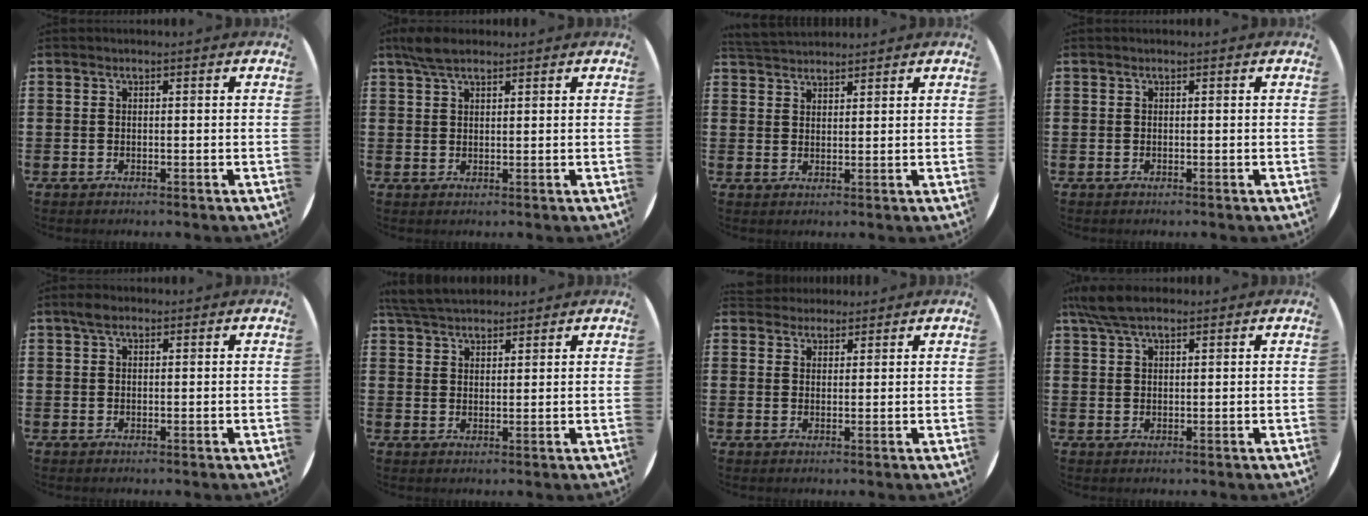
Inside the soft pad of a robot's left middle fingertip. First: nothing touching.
{"total": 3.6, "force": [2.7, 1.3, 2.0], "torque": [-0.044, 0.009, 0.049]}
{"total": 3.1, "force": [3.0, 0.6, 0.0], "torque": [-0.006, -0.004, 0.058]}
{"total": 0.0}
{"total": 1.7, "force": [1.1, 0.9, 1.0], "torque": [-0.013, 0.004, 0.017]}
{"total": 5.1, "force": [4.7, 1.3, 1.3], "torque": [-0.036, -0.007, 0.091]}
{"total": 2.3, "force": [2.1, 0.7, -0.2], "torque": [0.001, 0.001, 0.042]}
{"total": 4.8, "force": [3.7, 1.4, 2.8], "torque": [-0.062, 0.004, 0.067]}